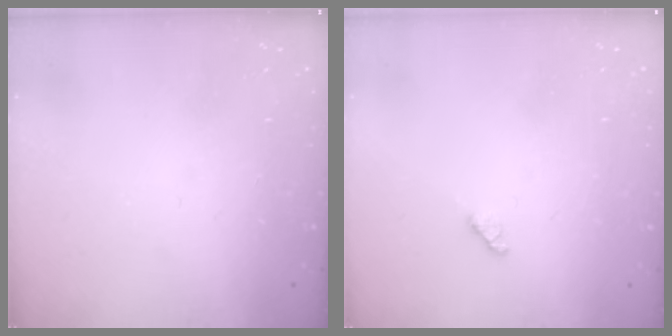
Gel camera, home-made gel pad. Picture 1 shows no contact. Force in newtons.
{"total": 2.9, "press": 2.9, "slide": 0.3}